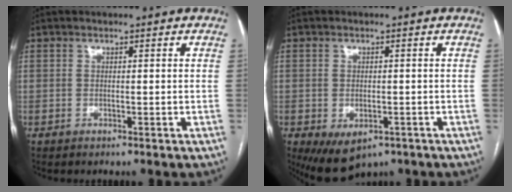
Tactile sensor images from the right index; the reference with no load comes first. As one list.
[{"total": 6.9, "force": [-3.6, 4.1, 4.2], "torque": [-0.065, -0.005, -0.043]}]